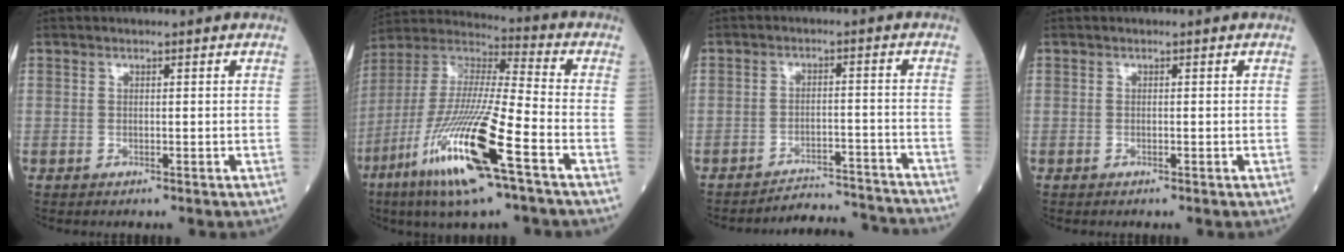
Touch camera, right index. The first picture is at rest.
{"total": 20.2, "force": [-9.4, 1.5, 17.8], "torque": [-0.398, -0.047, -0.182]}
{"total": 9.9, "force": [-9.9, 0.3, -0.4], "torque": [0.014, 0.019, -0.130]}
{"total": 0.0}